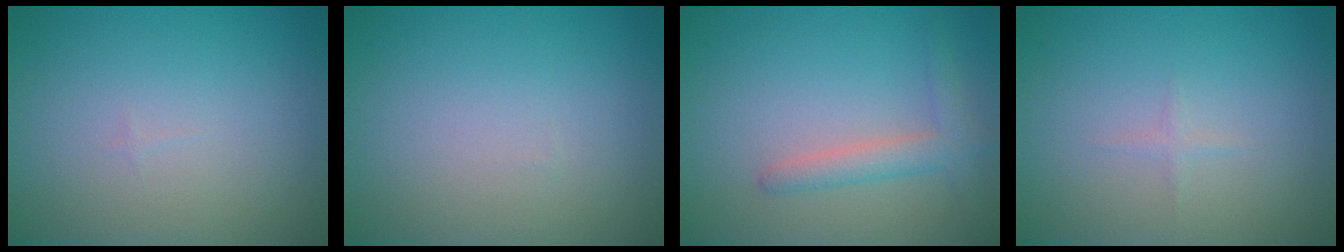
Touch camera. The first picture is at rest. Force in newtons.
{"total": 0.0}
{"total": 2.6, "press": 2.6, "slide": 0.2}
{"total": 0.6, "press": 0.6, "slide": 0.0}